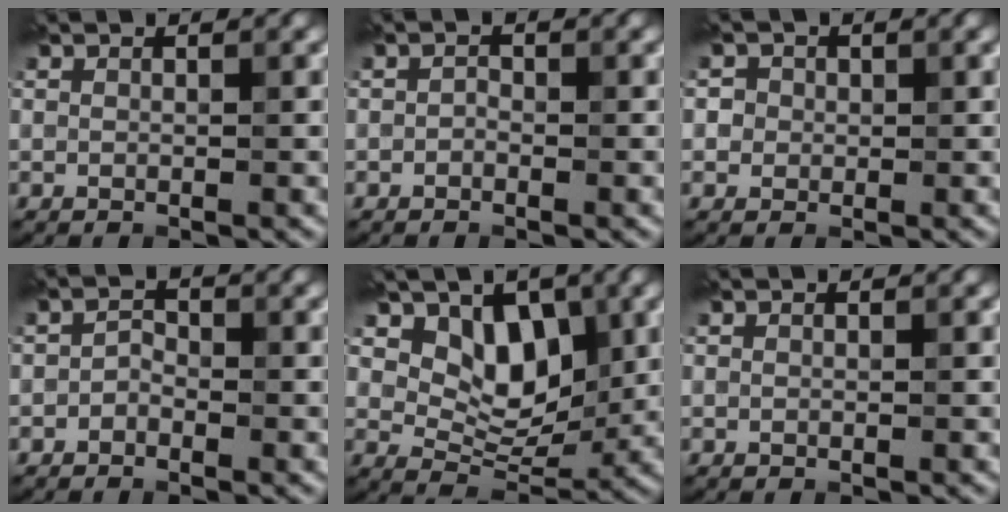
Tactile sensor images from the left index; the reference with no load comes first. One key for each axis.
{"total": 0.7, "fx": -0.4, "fy": 0.4, "fz": 0.3, "tx": -0.005, "ty": 0.007, "tz": -0.010}
{"total": 2.2, "fx": 0.7, "fy": 2.0, "fz": 0.6, "tx": 0.011, "ty": 0.013, "tz": -0.014}
{"total": 1.1, "fx": -0.7, "fy": 0.7, "fz": 0.5, "tx": -0.009, "ty": 0.010, "tz": -0.016}
{"total": 5.7, "fx": 2.2, "fy": 3.8, "fz": 3.6, "tx": -0.049, "ty": -0.009, "tz": 0.031}
{"total": 0.0}